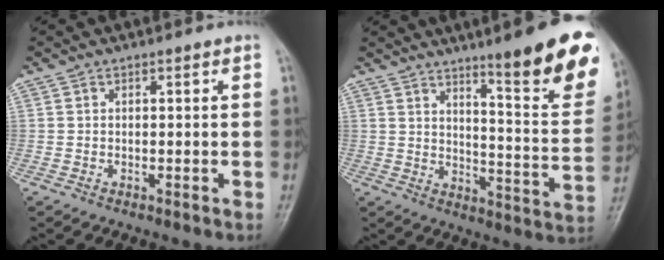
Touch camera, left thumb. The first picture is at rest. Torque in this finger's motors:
{"motor_torque": [1.14, -0.11, 1.50, -1.27, 0.10]}